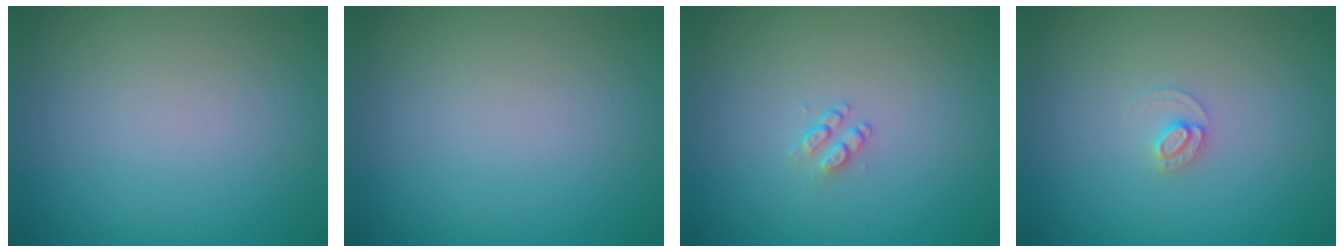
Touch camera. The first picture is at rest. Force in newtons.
{"total": 0.0}
{"total": 1.1, "press": 0.7, "slide": 0.8}
{"total": 1.2, "press": 1.2, "slide": 0.0}